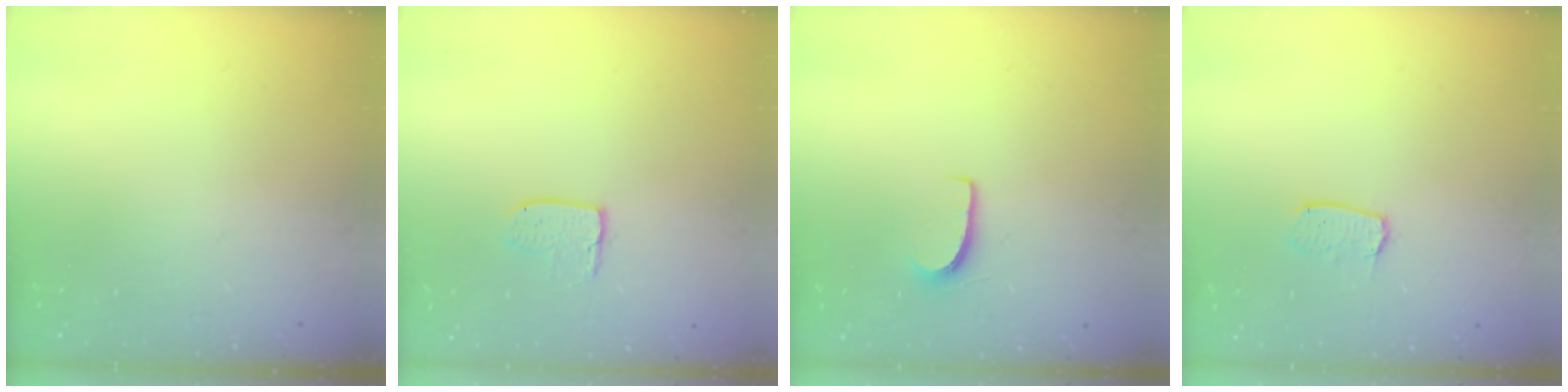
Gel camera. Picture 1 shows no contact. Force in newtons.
{"total": 6.0, "press": 6.0, "slide": 0.3}
{"total": 5.9, "press": 5.9, "slide": 0.4}
{"total": 6.0, "press": 6.0, "slide": 0.3}